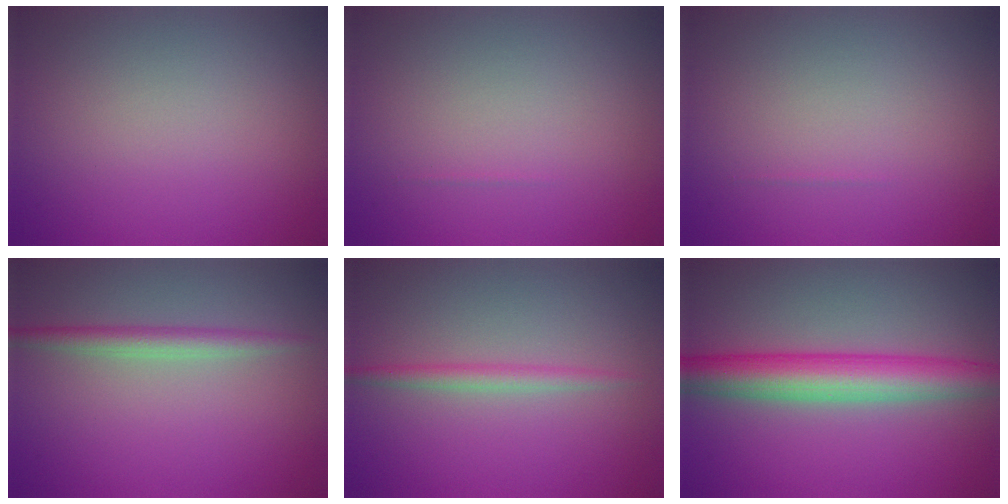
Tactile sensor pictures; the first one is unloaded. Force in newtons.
{"total": 0.0}
{"total": 0.0}
{"total": 2.2, "press": 2.2, "slide": 0.0}
{"total": 1.7, "press": 1.7, "slide": 0.0}
{"total": 6.4, "press": 6.4, "slide": 0.0}